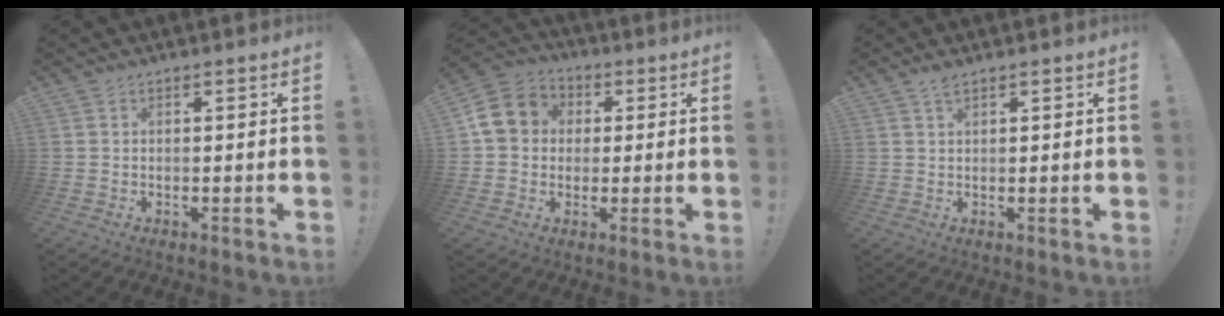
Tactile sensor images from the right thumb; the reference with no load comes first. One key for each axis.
{"total": 10.9, "fx": 1.4, "fy": 9.7, "fz": 4.9, "tx": -0.073, "ty": 0.016, "tz": 0.035}
{"total": 1.8, "fx": 1.5, "fy": 0.3, "fz": 1.0, "tx": -0.015, "ty": -0.005, "tz": 0.026}